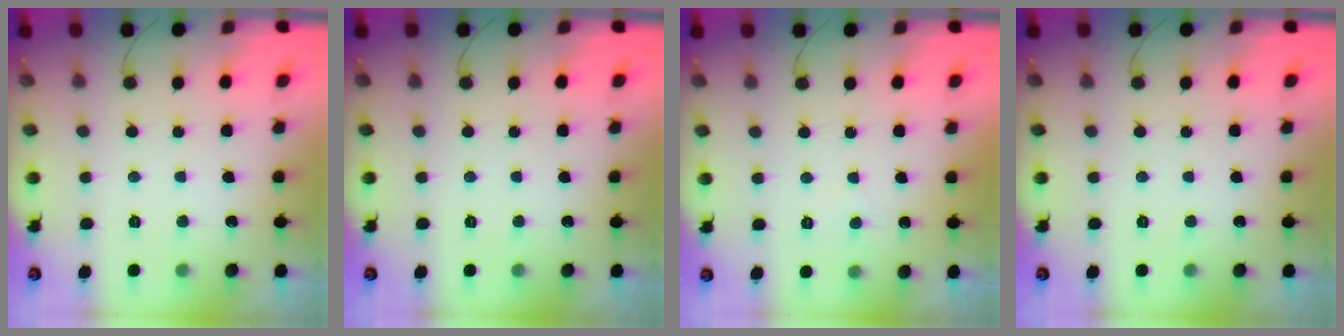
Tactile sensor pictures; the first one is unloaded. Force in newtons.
{"total": 0.0}
{"total": 2.9, "press": 2.9, "slide": 0.3}
{"total": 0.0}